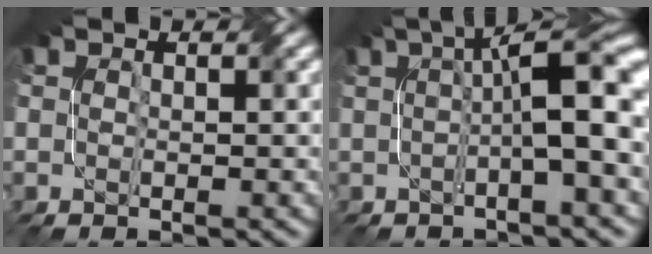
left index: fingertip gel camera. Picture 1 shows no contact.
{"total": 8.3, "force": [0.7, 1.7, 8.1], "torque": [-0.101, 0.027, 0.005]}